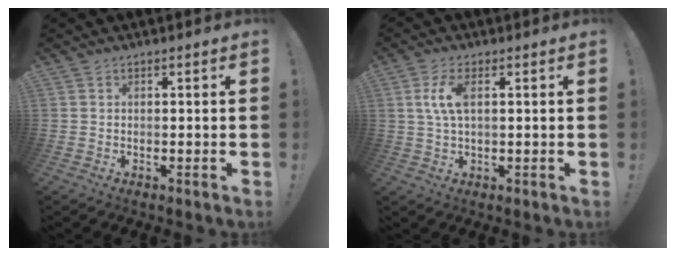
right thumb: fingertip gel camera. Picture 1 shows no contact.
{"total": 6.2, "force": [1.4, 2.4, 5.5], "torque": [-0.109, 0.000, 0.022]}